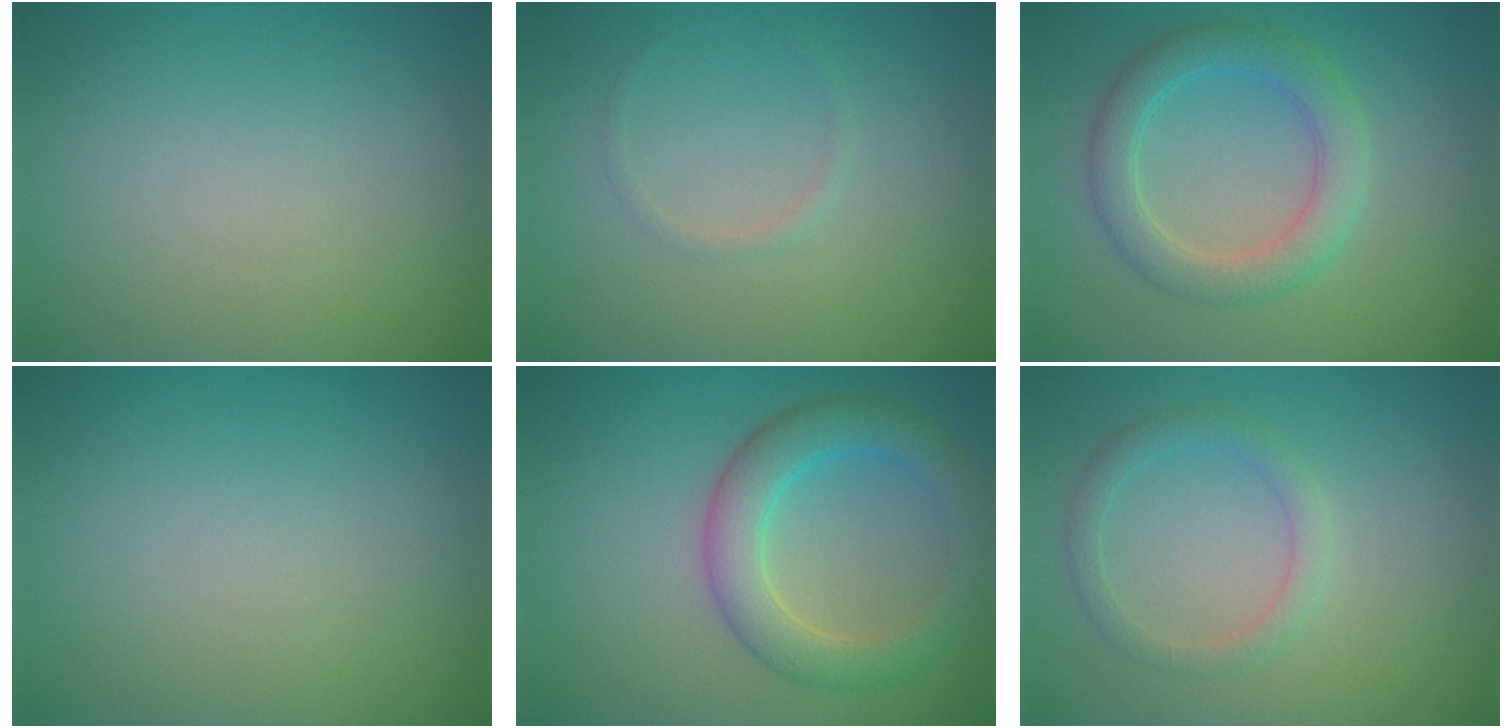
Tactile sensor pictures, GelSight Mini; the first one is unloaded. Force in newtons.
{"total": 0.7, "press": 0.7, "slide": 0.1}
{"total": 3.9, "press": 3.9, "slide": 0.2}
{"total": 0.0}
{"total": 4.8, "press": 4.8, "slide": 0.2}
{"total": 1.9, "press": 1.9, "slide": 0.1}